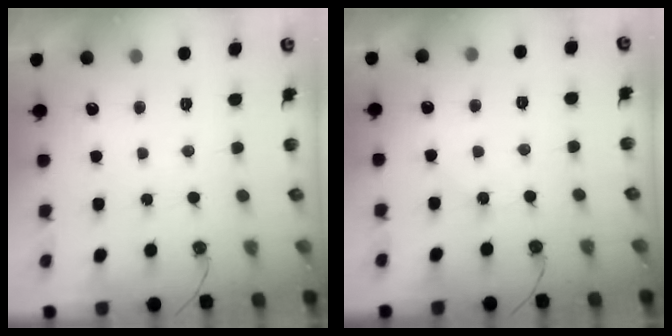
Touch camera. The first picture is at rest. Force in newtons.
{"total": 4.3, "press": 4.3, "slide": 0.6}